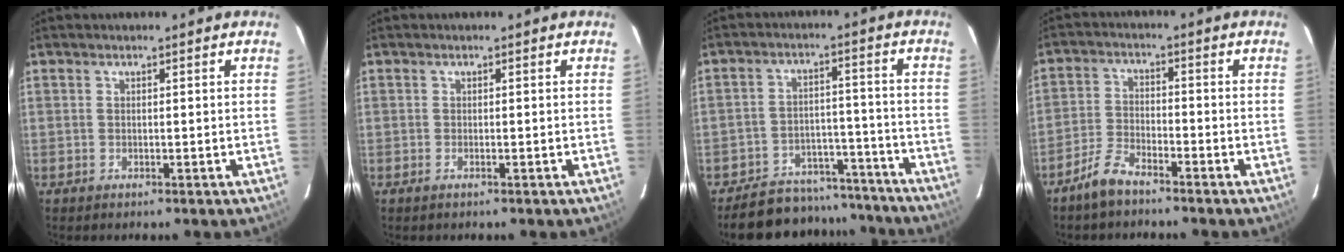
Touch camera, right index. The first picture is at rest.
{"total": 0.6, "force": [-0.5, -0.4, -0.1], "torque": [0.002, 0.001, -0.011]}
{"total": 16.2, "force": [-14.7, 6.1, 3.0], "torque": [-0.078, 0.045, -0.189]}
{"total": 5.4, "force": [-4.8, 1.3, 2.2], "torque": [-0.060, 0.004, -0.096]}